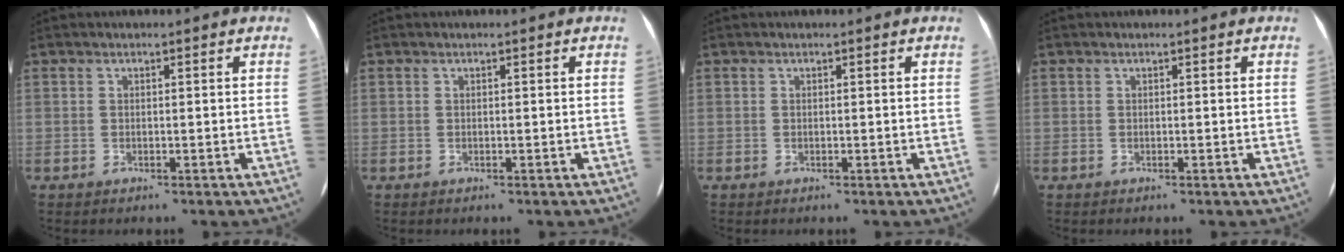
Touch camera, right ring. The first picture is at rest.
{"total": 0.0}
{"total": 0.0}
{"total": 0.0}